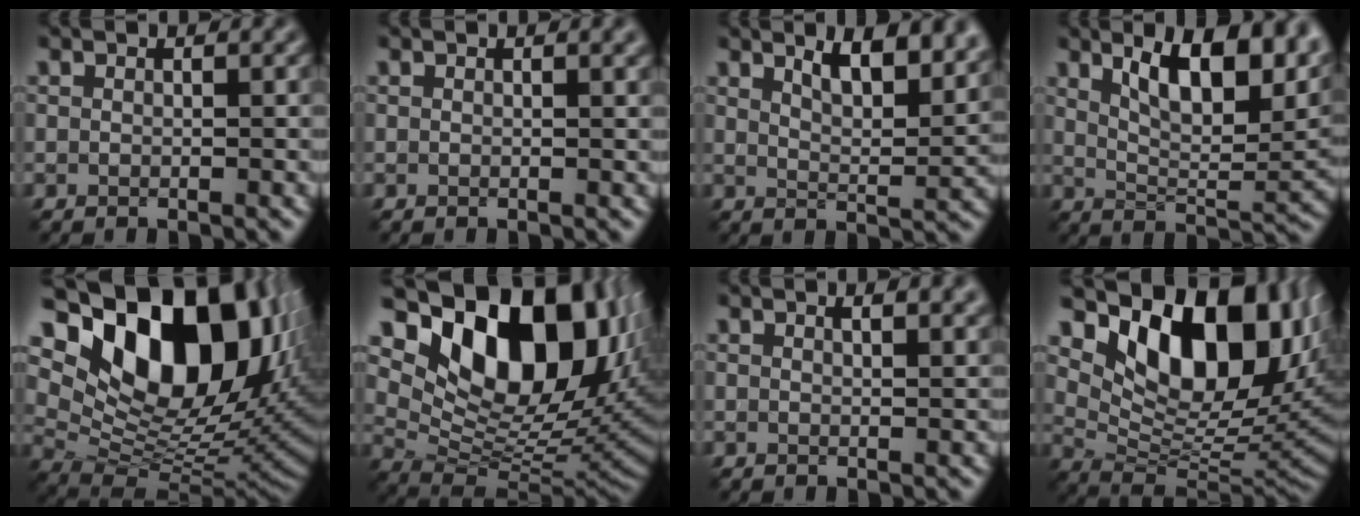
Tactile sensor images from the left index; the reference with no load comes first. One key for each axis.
{"total": 1.2, "fx": 0.7, "fy": 0.2, "fz": 0.9, "tx": -0.008, "ty": 0.003, "tz": 0.008}
{"total": 6.8, "fx": 4.5, "fy": 2.2, "fz": 4.7, "tx": -0.053, "ty": 0.013, "tz": 0.056}
{"total": 10.2, "fx": 5.1, "fy": 3.7, "fz": 8.0, "tx": -0.119, "ty": 0.006, "tz": 0.089}
{"total": 17.3, "fx": 7.3, "fy": 10.3, "fz": 11.9, "tx": -0.191, "ty": 0.024, "tz": 0.128}
{"total": 15.1, "fx": 6.5, "fy": 8.9, "fz": 10.4, "tx": -0.153, "ty": 0.011, "tz": 0.116}
{"total": 2.7, "fx": 1.7, "fy": 0.9, "fz": 1.9, "tx": -0.012, "ty": 0.003, "tz": 0.018}
{"total": 13.2, "fx": 6.2, "fy": 7.2, "fz": 9.2, "tx": -0.134, "ty": -0.004, "tz": 0.117}